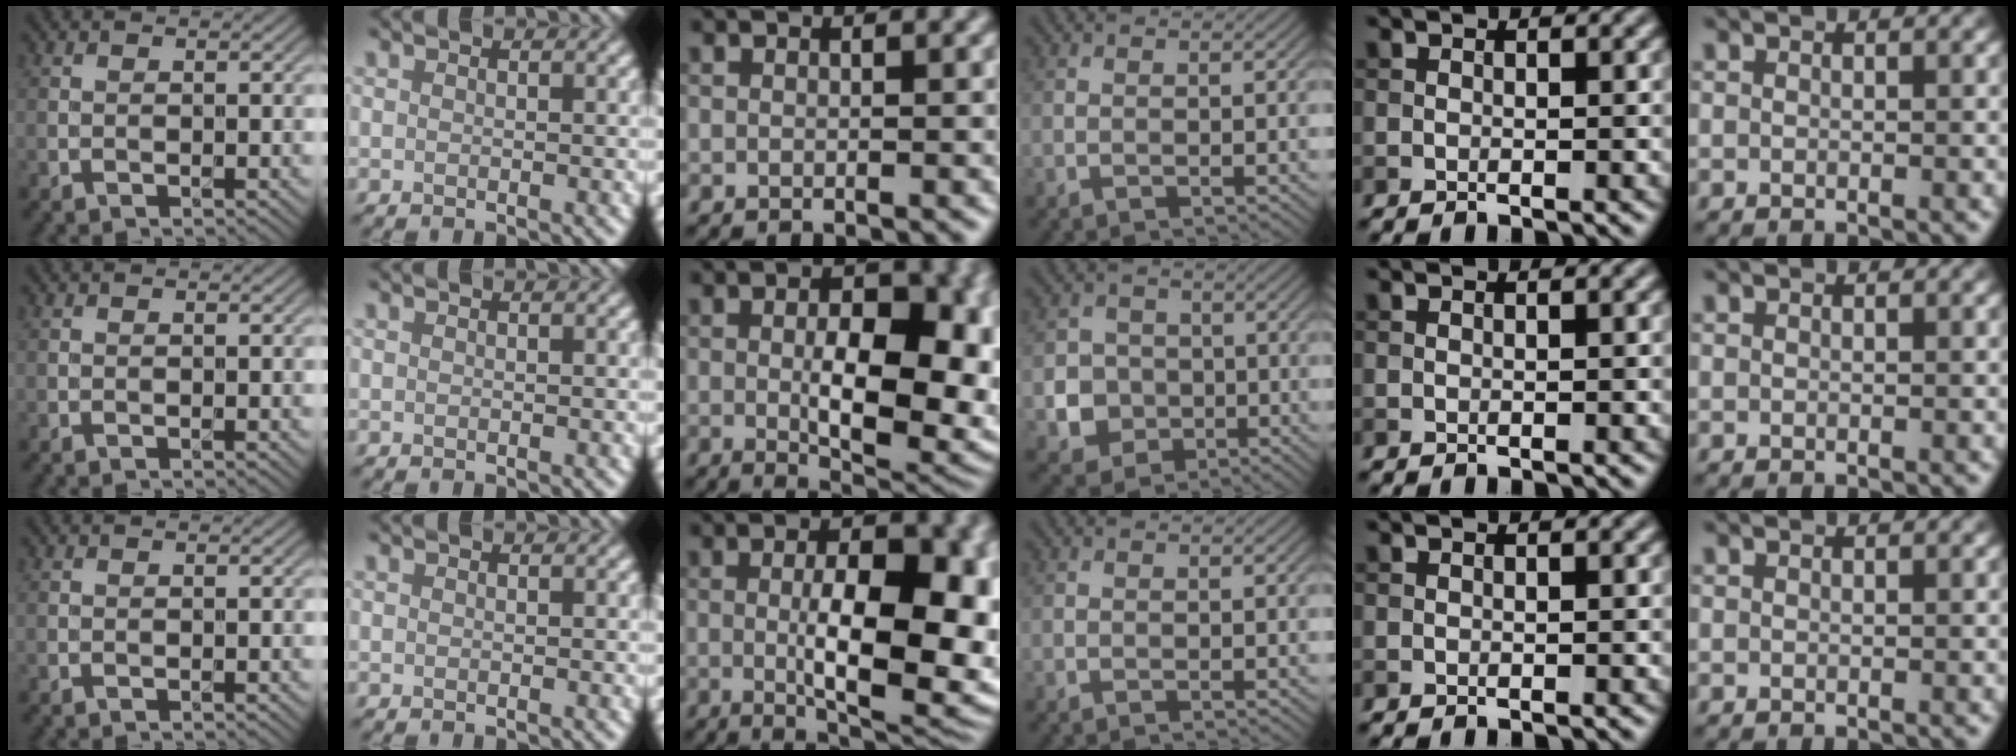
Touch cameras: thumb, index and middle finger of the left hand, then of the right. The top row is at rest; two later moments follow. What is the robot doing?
{"motion": "unscrew", "object": "dispenser bottle"}